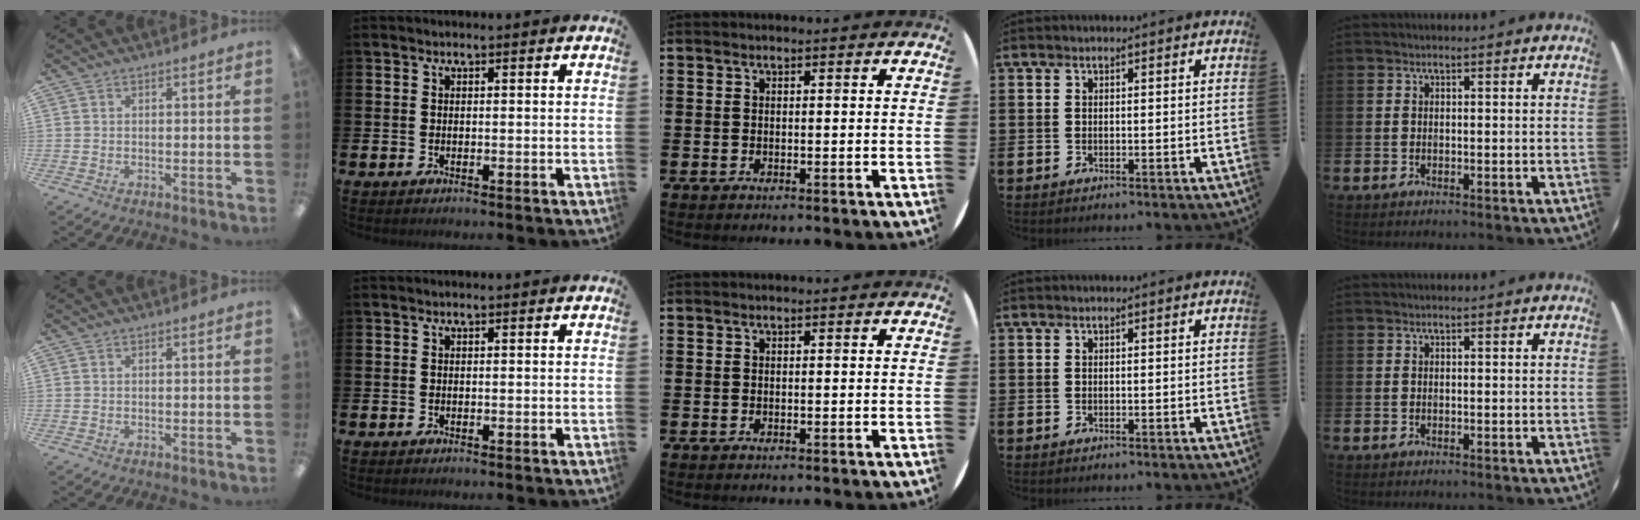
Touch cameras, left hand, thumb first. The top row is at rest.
{}